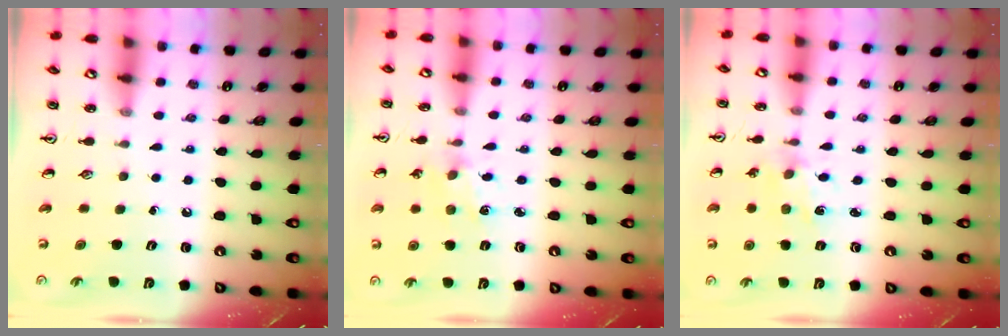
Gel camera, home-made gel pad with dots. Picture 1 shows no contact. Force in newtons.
{"total": 1.9, "press": 1.8, "slide": 0.4}
{"total": 2.0, "press": 1.8, "slide": 0.7}